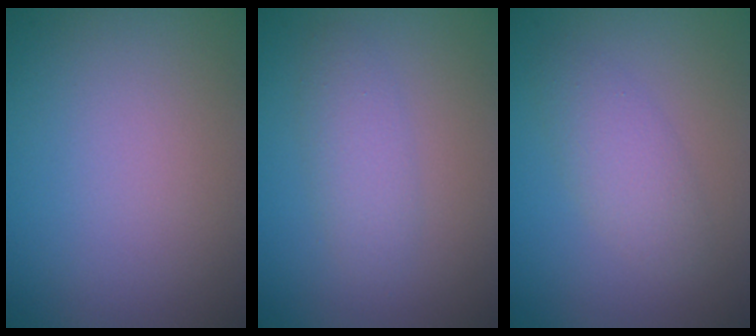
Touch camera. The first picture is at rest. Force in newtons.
{"total": 2.2, "press": 2.2, "slide": 0.2}
{"total": 2.6, "press": 2.6, "slide": 0.1}